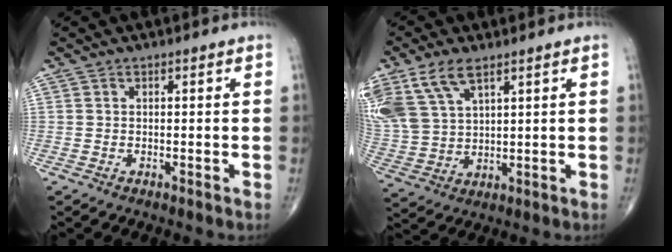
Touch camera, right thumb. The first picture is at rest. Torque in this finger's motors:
{"motor_torque": [-0.67, 2.30, 1.21, 1.15, 0.14]}